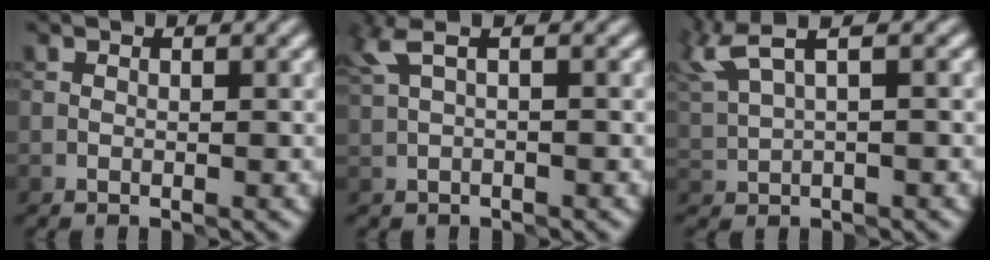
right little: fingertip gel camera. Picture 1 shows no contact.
{"total": 1.7, "force": [0.9, 0.4, 1.4], "torque": [-0.032, 0.005, 0.018]}
{"total": 3.7, "force": [2.5, 0.9, 2.6], "torque": [-0.064, 0.019, 0.058]}